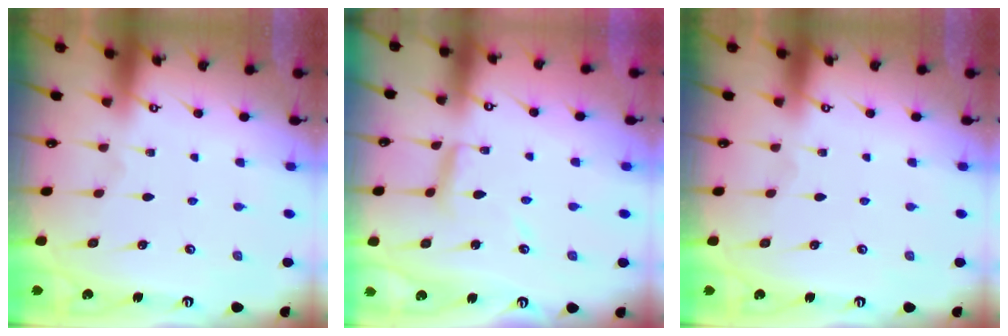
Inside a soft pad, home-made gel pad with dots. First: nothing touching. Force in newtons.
{"total": 6.7, "press": 6.7, "slide": 0.3}
{"total": 0.0}